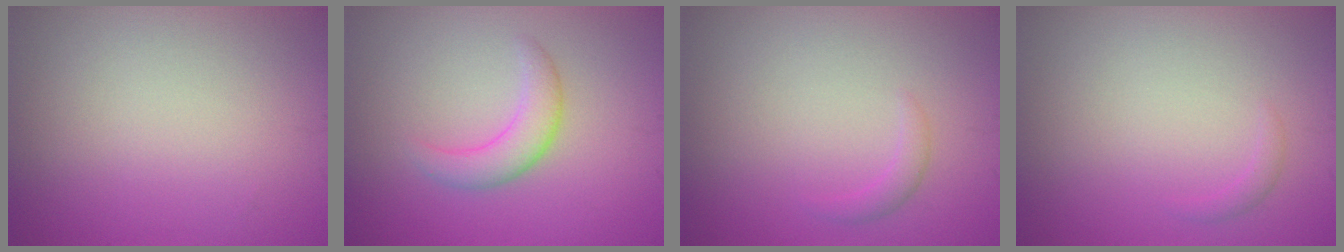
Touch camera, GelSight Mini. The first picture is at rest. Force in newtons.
{"total": 2.8, "press": 2.8, "slide": 0.2}
{"total": 1.0, "press": 1.0, "slide": 0.0}
{"total": 0.7, "press": 0.7, "slide": 0.1}